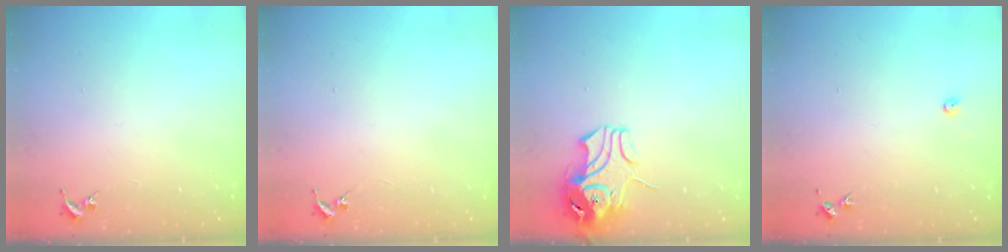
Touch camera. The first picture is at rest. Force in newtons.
{"total": 0.0}
{"total": 9.1, "press": 9.0, "slide": 1.4}
{"total": 2.4, "press": 2.4, "slide": 0.3}